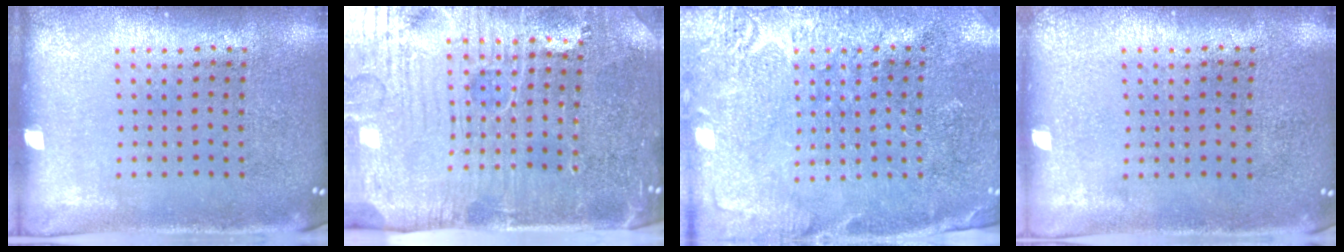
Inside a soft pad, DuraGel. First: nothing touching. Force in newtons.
{"total": 4.9, "press": 4.4, "slide": 2.0}
{"total": 2.8, "press": 2.7, "slide": 0.5}
{"total": 0.0}